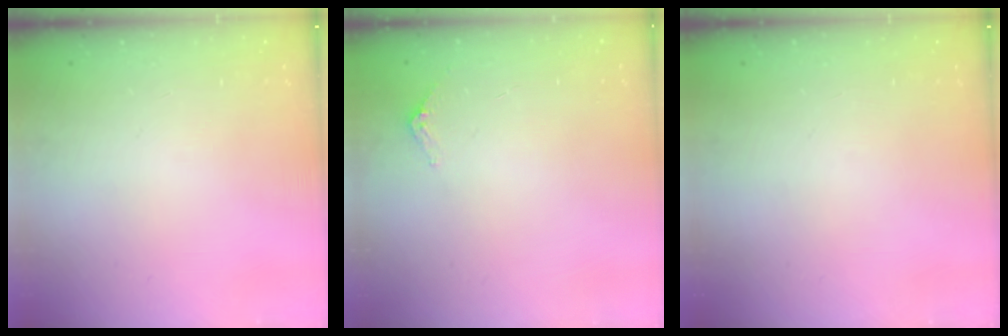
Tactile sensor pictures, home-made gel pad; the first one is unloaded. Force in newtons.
{"total": 2.9, "press": 2.9, "slide": 0.2}
{"total": 0.0}